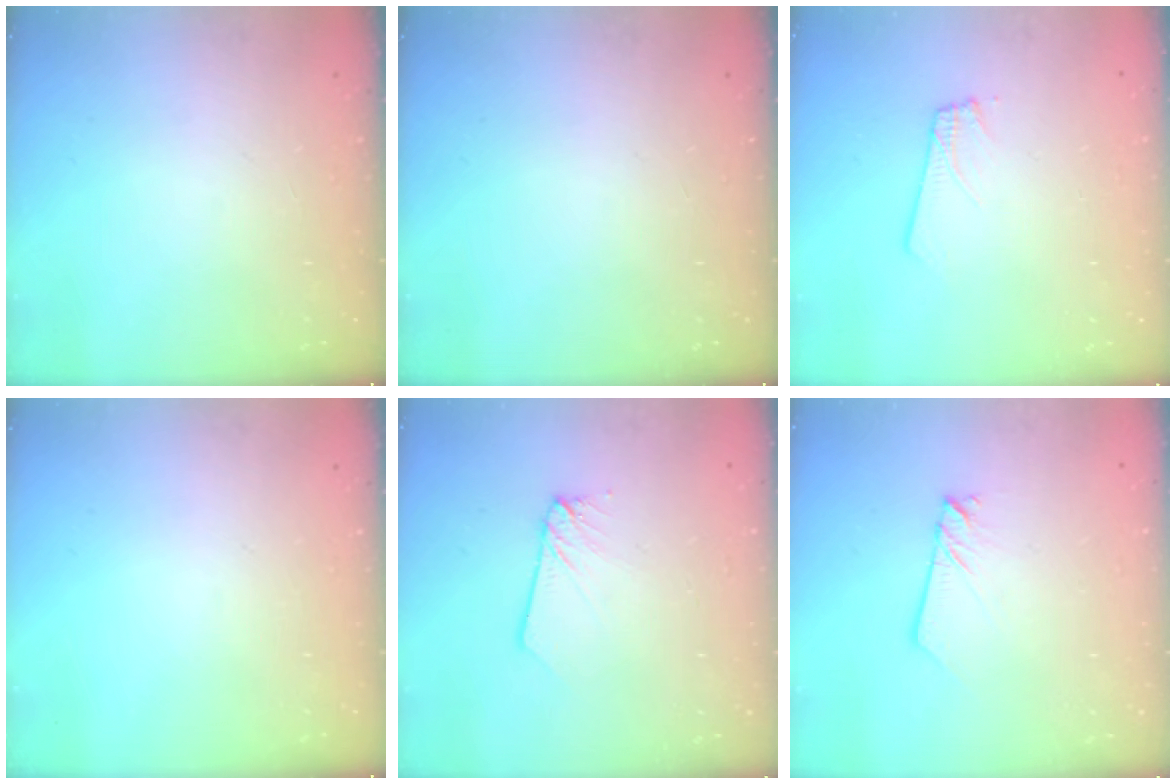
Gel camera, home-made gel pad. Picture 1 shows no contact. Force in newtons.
{"total": 0.0}
{"total": 1.9, "press": 1.9, "slide": 0.1}
{"total": 0.0}
{"total": 2.3, "press": 2.3, "slide": 0.2}
{"total": 2.5, "press": 2.5, "slide": 0.2}